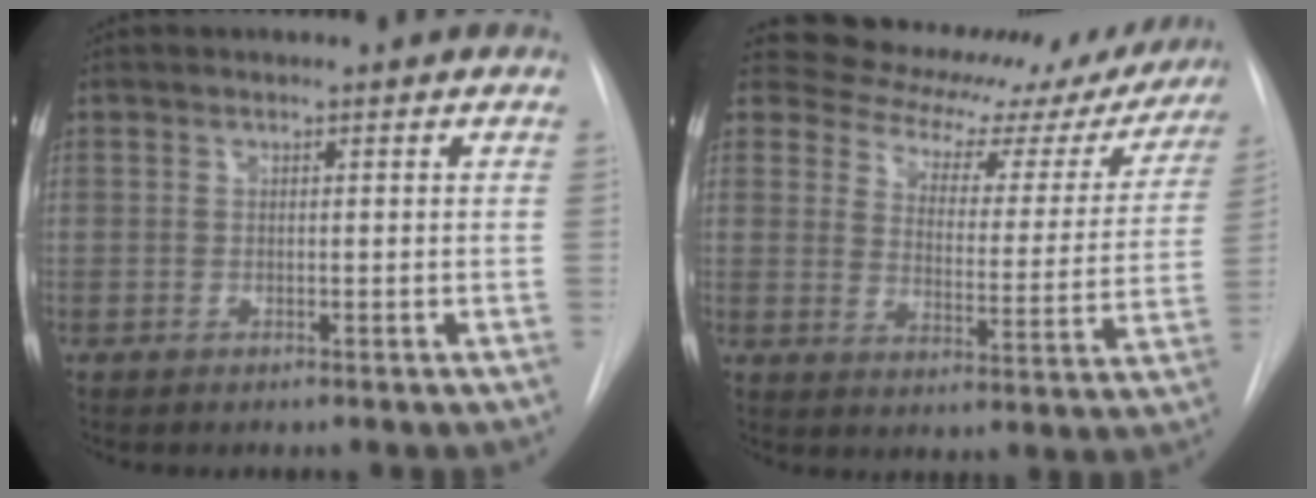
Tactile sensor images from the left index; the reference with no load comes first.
{"total": 20.2, "force": [18.0, 7.7, 5.3], "torque": [-0.062, -0.021, 0.209]}